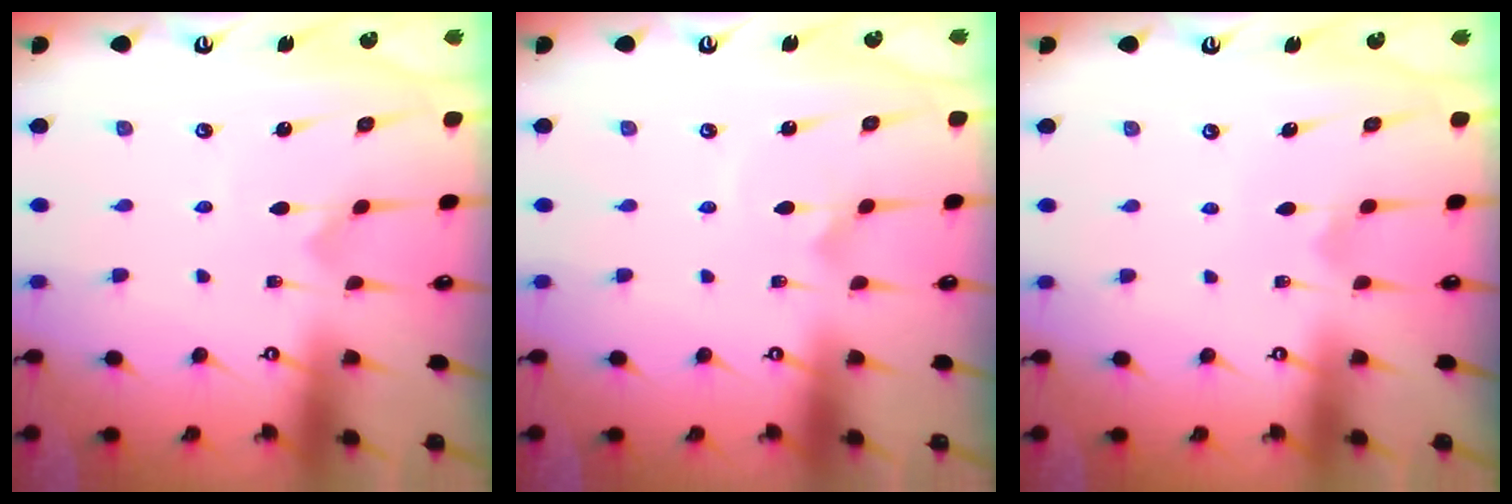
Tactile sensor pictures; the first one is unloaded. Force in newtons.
{"total": 1.5, "press": 1.5, "slide": 0.0}
{"total": 3.4, "press": 3.3, "slide": 0.6}